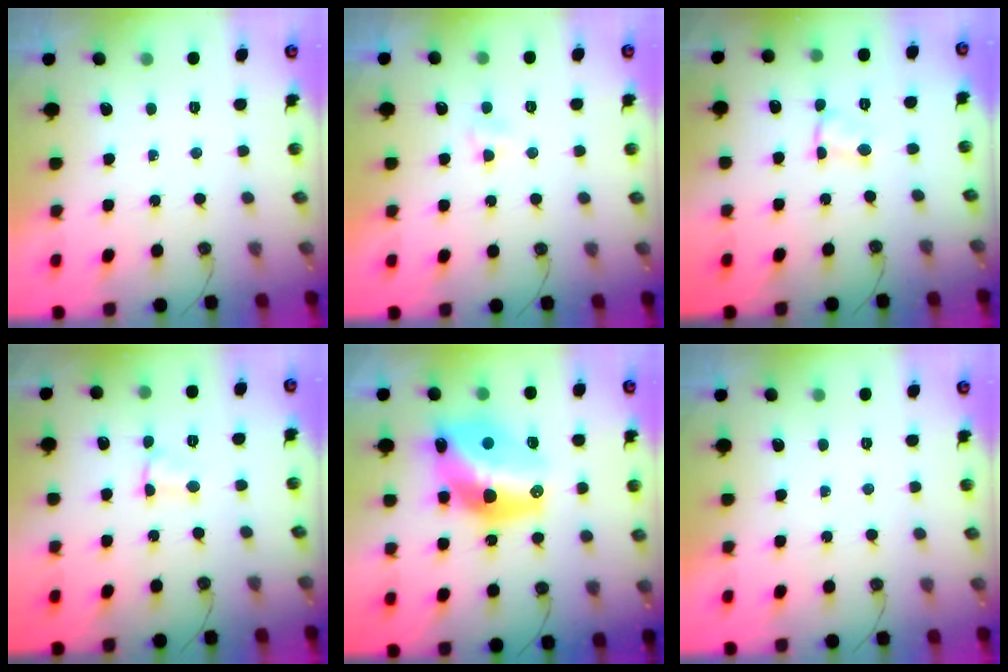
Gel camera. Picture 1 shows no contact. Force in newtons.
{"total": 2.9, "press": 2.9, "slide": 0.3}
{"total": 1.8, "press": 1.8, "slide": 0.1}
{"total": 1.9, "press": 1.9, "slide": 0.3}
{"total": 18.4, "press": 18.3, "slide": 1.4}
{"total": 0.0}